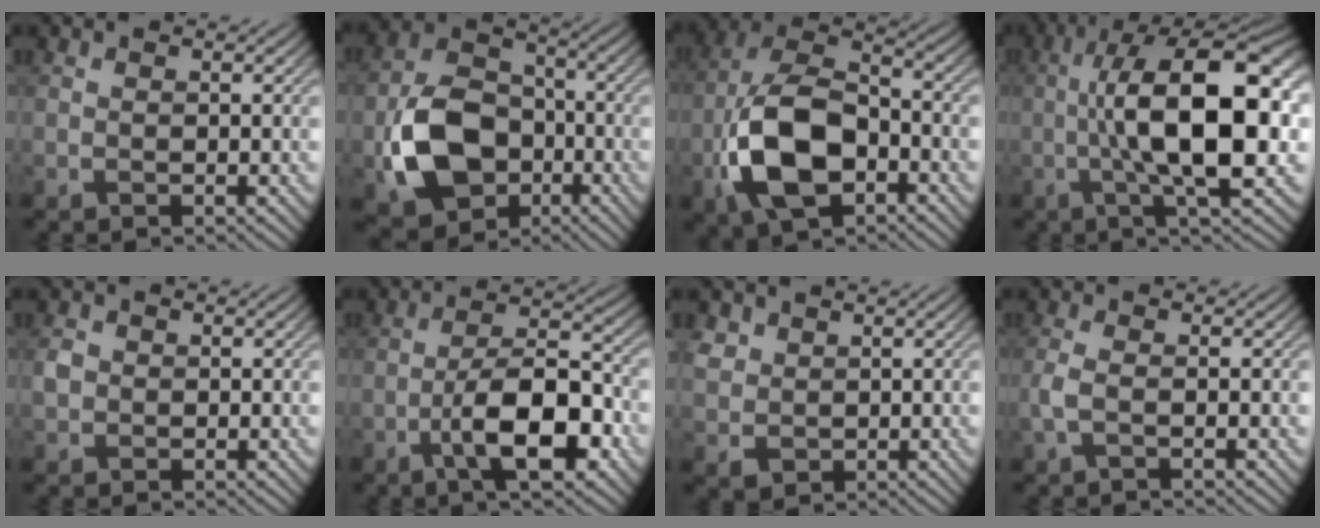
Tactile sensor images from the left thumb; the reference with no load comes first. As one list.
[{"total": 12.2, "force": [-3.9, 8.8, 7.4], "torque": [-0.170, -0.010, -0.082]}, {"total": 12.8, "force": [-4.5, 7.1, 9.7], "torque": [-0.214, -0.004, -0.097]}, {"total": 15.9, "force": [-0.3, 5.3, 15.0], "torque": [-0.241, 0.016, -0.009]}, {"total": 1.7, "force": [0.1, 1.6, 0.7], "torque": [-0.019, -0.001, -0.003]}, {"total": 10.0, "force": [-4.5, 3.5, 8.3], "torque": [-0.133, 0.008, -0.083]}, {"total": 3.1, "force": [1.3, 2.7, 0.9], "torque": [-0.036, -0.002, 0.025]}, {"total": 2.2, "force": [-0.6, 0.6, 2.0], "torque": [-0.052, 0.001, -0.019]}]